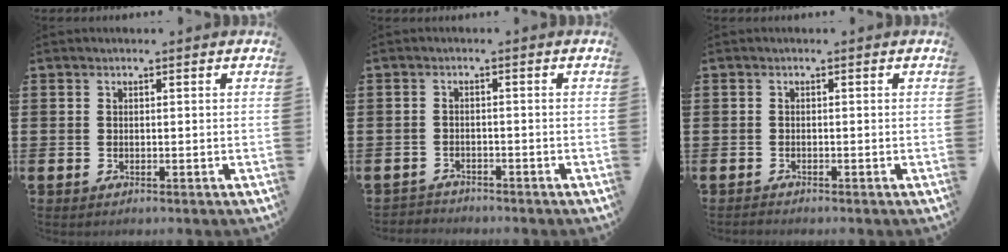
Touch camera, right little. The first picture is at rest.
{"total": 1.4, "force": [-1.4, 0.2, -0.2], "torque": [0.000, 0.003, -0.031]}
{"total": 0.8, "force": [-0.8, 0.0, -0.1], "torque": [0.000, 0.000, -0.016]}